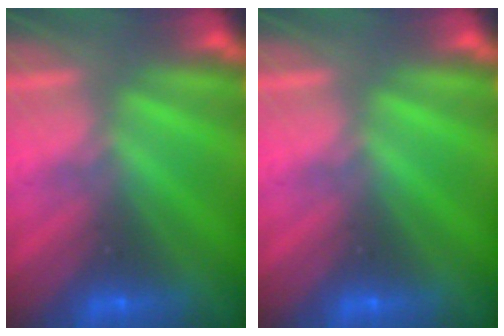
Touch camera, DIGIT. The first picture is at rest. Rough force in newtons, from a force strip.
{"total": 0.0}